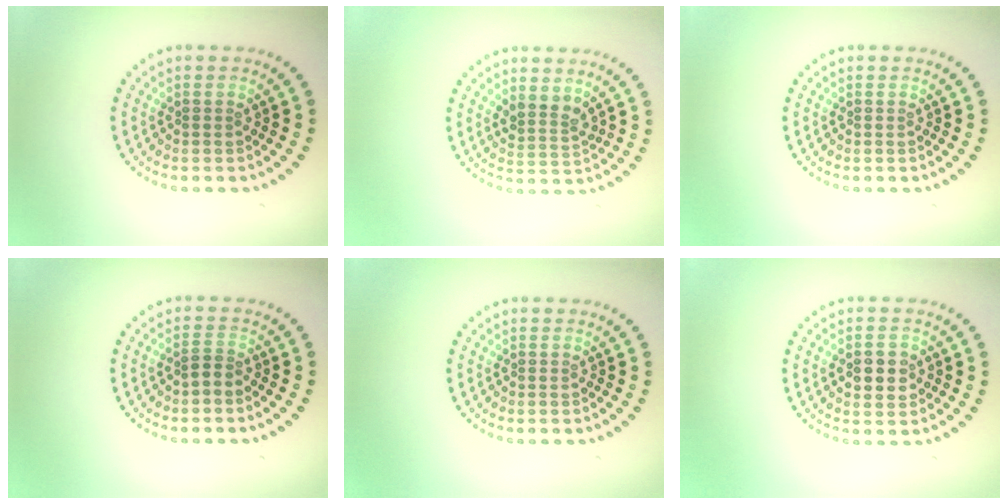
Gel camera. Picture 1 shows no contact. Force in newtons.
{"total": 2.4, "press": 1.9, "slide": 1.4}
{"total": 0.0}
{"total": 1.3, "press": 0.9, "slide": 0.9}
{"total": 0.0}
{"total": 2.3, "press": 2.3, "slide": 0.1}